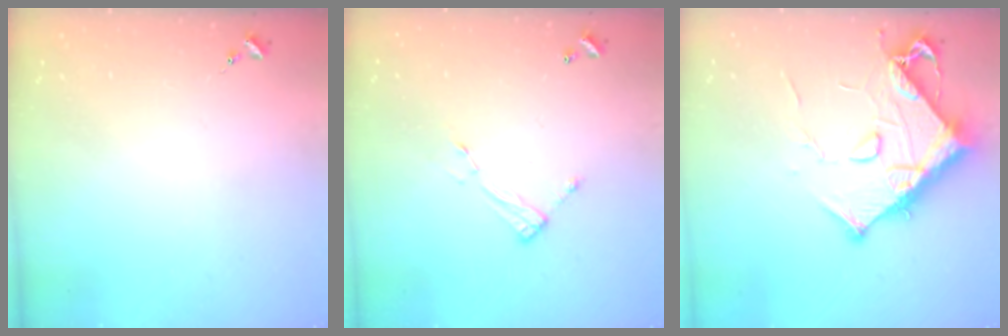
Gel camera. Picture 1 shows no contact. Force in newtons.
{"total": 6.6, "press": 6.6, "slide": 0.2}
{"total": 13.1, "press": 13.1, "slide": 1.4}